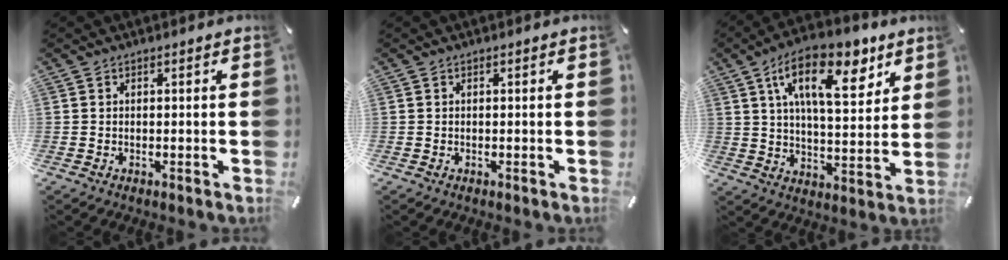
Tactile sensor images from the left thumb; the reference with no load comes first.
{"total": 0.0}
{"total": 18.1, "force": [9.3, 8.4, 13.1], "torque": [-0.198, -0.031, 0.151]}